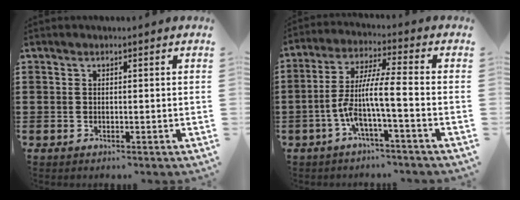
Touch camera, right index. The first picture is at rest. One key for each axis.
{"total": 7.6, "fx": -2.9, "fy": 0.7, "fz": 7.0, "tx": -0.152, "ty": -0.009, "tz": -0.062}